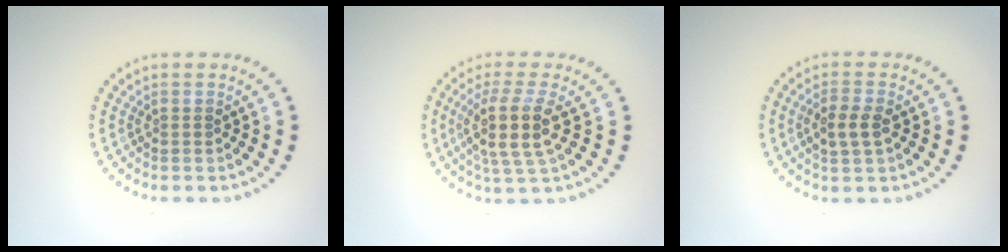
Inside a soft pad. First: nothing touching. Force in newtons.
{"total": 4.2, "press": 3.5, "slide": 2.3}
{"total": 2.3, "press": 2.3, "slide": 0.5}